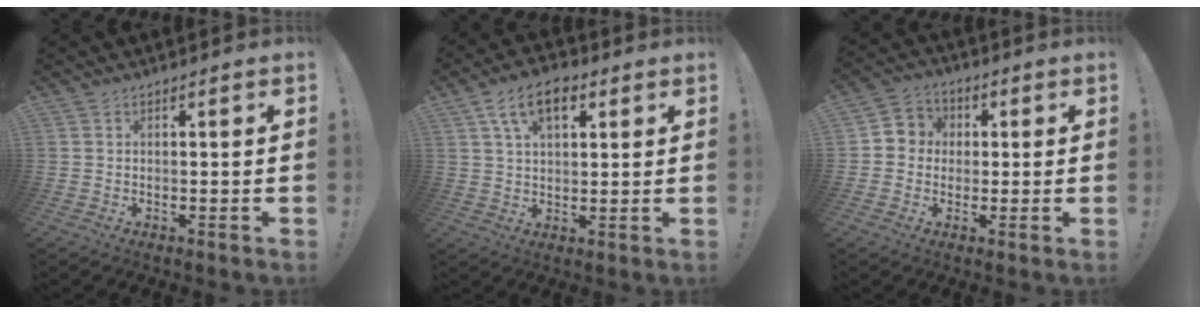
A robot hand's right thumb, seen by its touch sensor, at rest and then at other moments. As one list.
[{"total": 10.3, "force": [4.7, 5.6, 7.2], "torque": [-0.113, 0.001, 0.085]}, {"total": 6.1, "force": [-0.9, 5.9, 1.5], "torque": [-0.017, 0.017, -0.012]}]